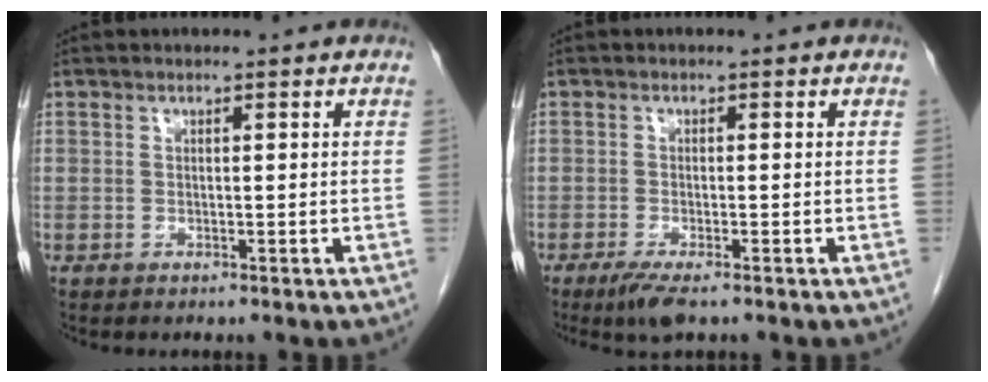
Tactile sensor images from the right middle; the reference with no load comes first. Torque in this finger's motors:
{"motor_torque": [0.80, -0.34, 0.26, 0.06]}